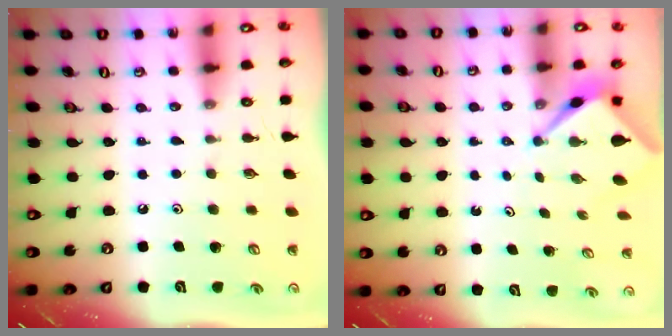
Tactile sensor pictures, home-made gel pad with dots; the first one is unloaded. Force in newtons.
{"total": 2.5, "press": 2.5, "slide": 0.1}